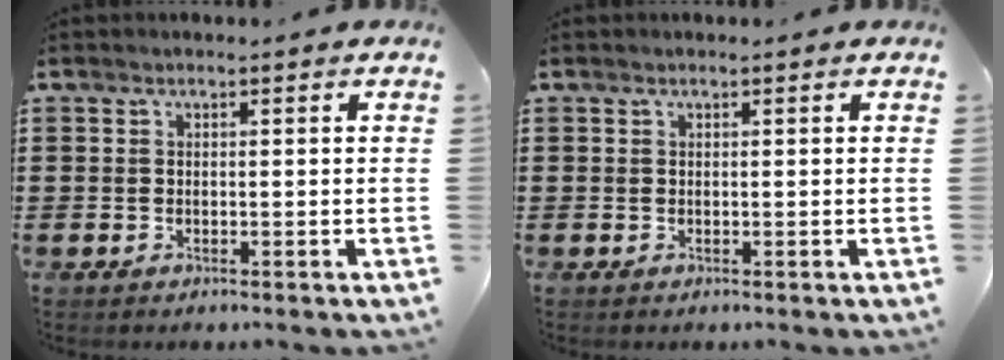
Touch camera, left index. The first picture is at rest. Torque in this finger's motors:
{"motor_torque": [-0.12, 0.35, -0.06, -0.01]}